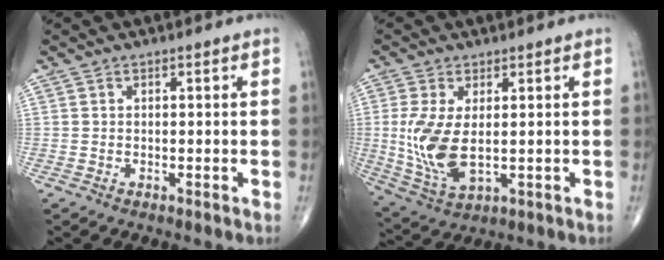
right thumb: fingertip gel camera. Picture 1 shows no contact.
{"total": 10.2, "force": [0.2, 5.0, 8.9], "torque": [-0.197, -0.014, 0.020]}